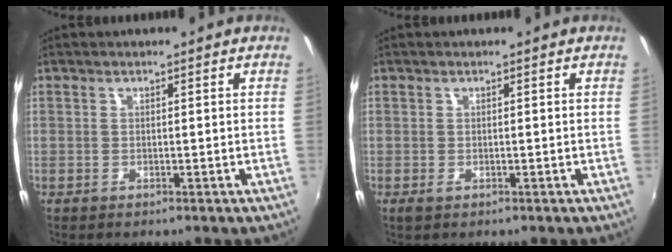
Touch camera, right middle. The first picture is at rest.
{"total": 0.7, "force": [-0.3, 0.5, 0.5], "torque": [-0.009, -0.003, -0.006]}